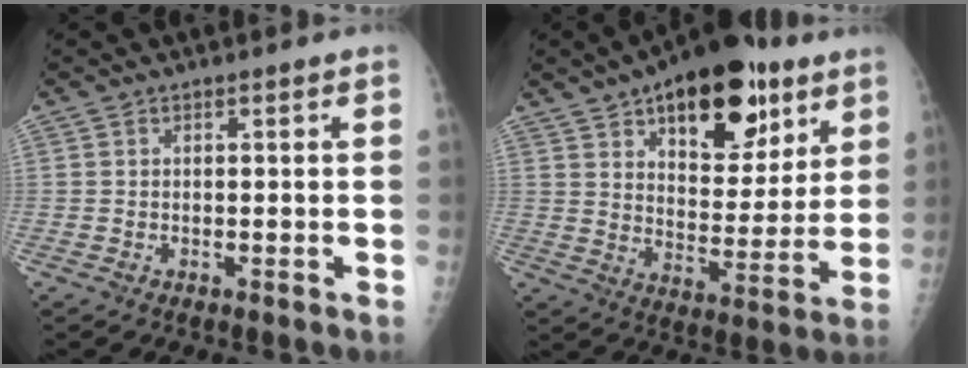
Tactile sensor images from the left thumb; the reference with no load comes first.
{"total": 22.1, "force": [12.1, 11.2, 14.7], "torque": [-0.166, -0.043, 0.185]}